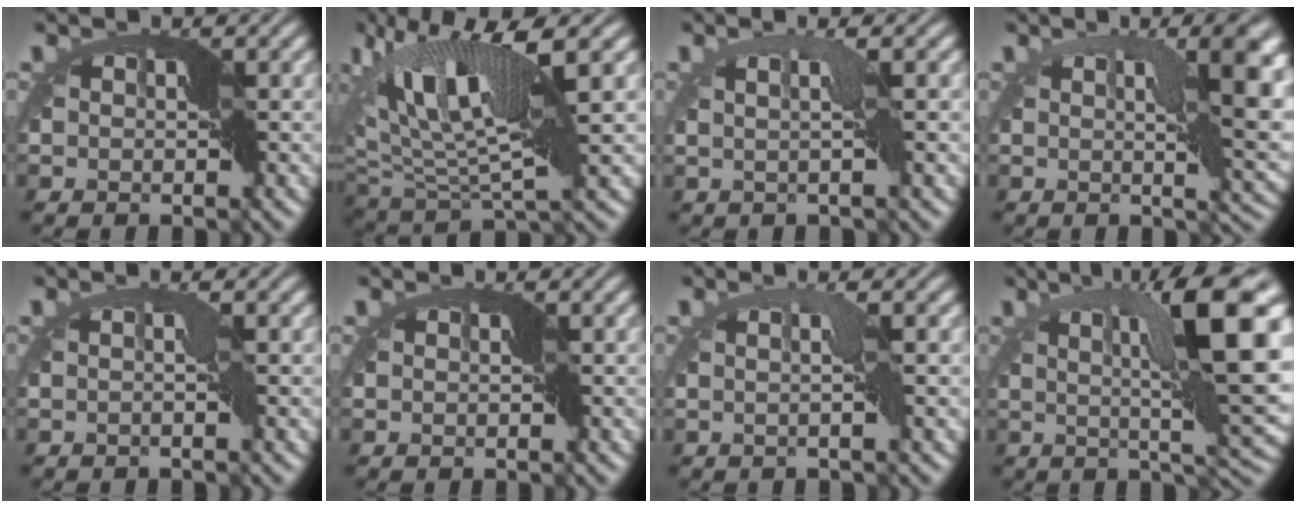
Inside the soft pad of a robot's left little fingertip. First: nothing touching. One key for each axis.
{"total": 8.1, "fx": 3.5, "fy": 2.5, "fz": 6.9, "tx": -0.145, "ty": 0.002, "tz": 0.059}
{"total": 1.4, "fx": 0.4, "fy": -1.0, "fz": 1.0, "tx": -0.029, "ty": 0.006, "tz": 0.002}
{"total": 8.0, "fx": 1.7, "fy": 2.4, "fz": 7.4, "tx": -0.100, "ty": 0.009, "tz": 0.021}
{"total": 1.0, "fx": -0.1, "fy": -1.0, "fz": 0.1, "tx": -0.009, "ty": 0.005, "tz": -0.009}
{"total": 0.0}
{"total": 1.3, "fx": 0.2, "fy": -1.0, "fz": 0.8, "tx": -0.024, "ty": 0.004, "tz": -0.003}
{"total": 10.3, "fx": 2.8, "fy": 1.1, "fz": 9.9, "tx": -0.141, "ty": 0.012, "tz": 0.040}